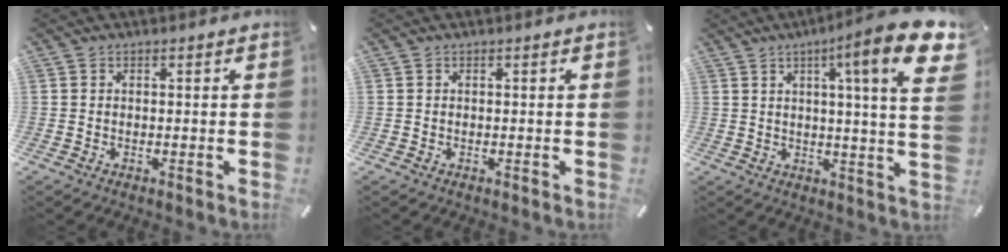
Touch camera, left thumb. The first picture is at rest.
{"total": 0.0}
{"total": 17.5, "force": [7.4, 1.9, 15.8], "torque": [-0.240, -0.035, 0.100]}